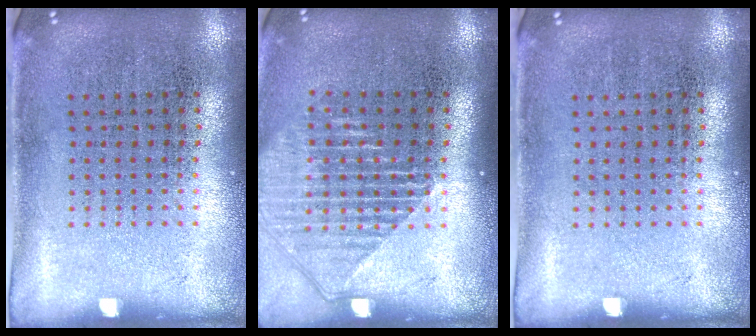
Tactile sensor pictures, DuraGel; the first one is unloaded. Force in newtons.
{"total": 1.6, "press": 1.4, "slide": 0.7}
{"total": 0.0}